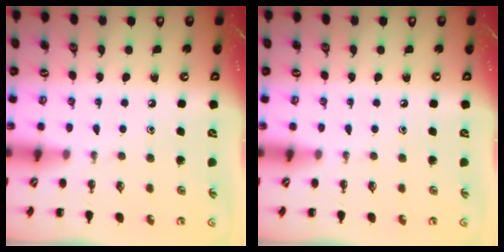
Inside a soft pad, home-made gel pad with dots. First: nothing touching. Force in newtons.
{"total": 0.0}